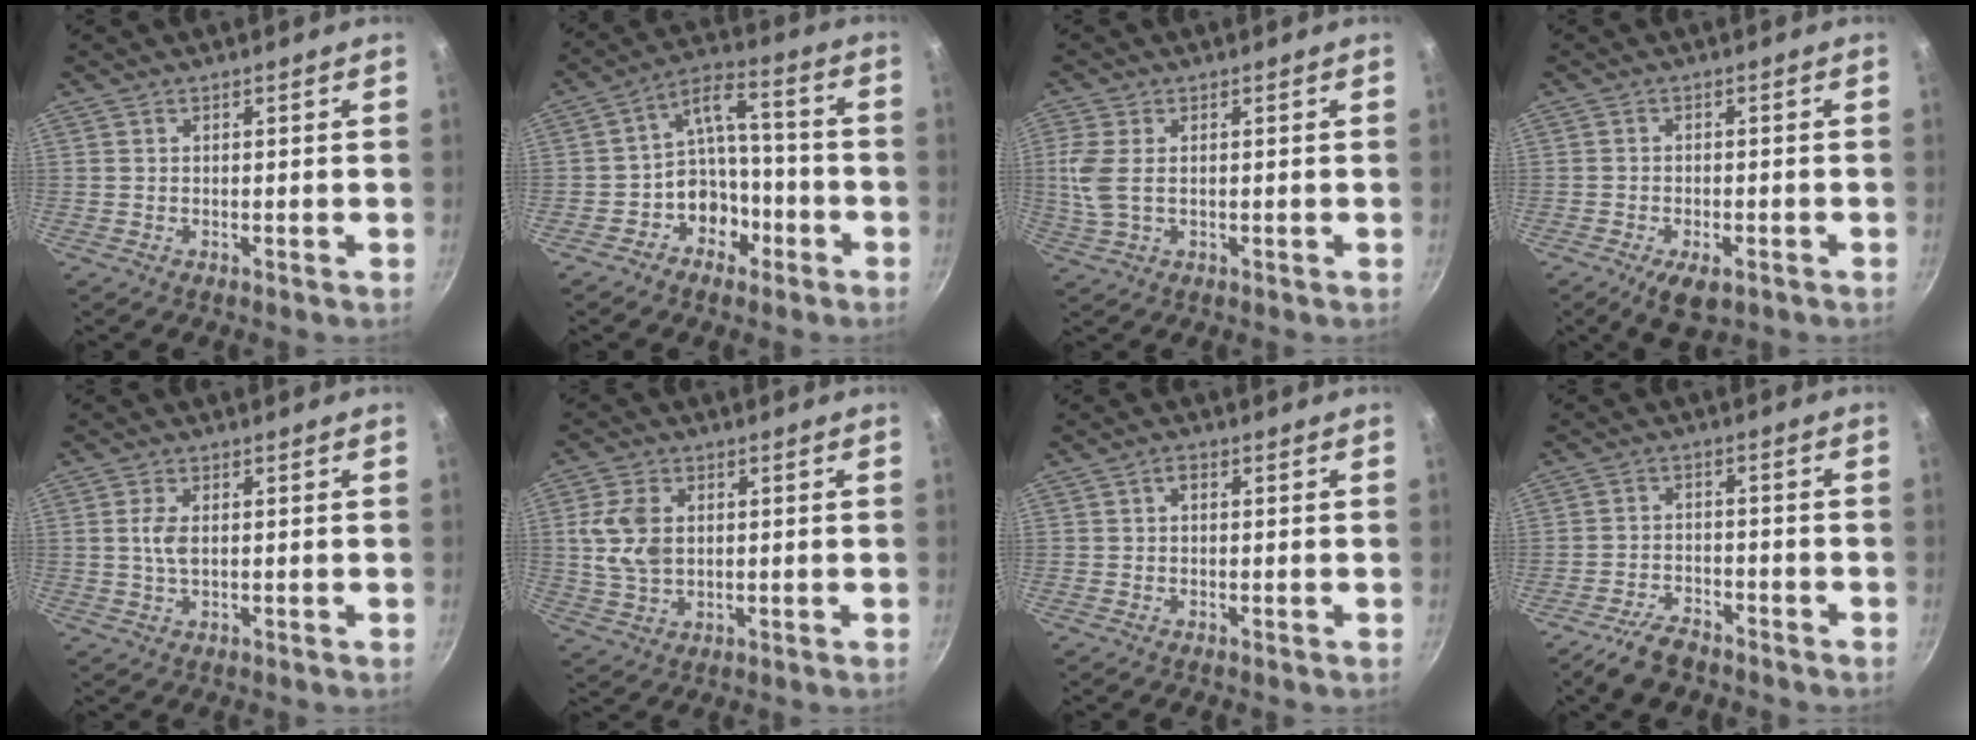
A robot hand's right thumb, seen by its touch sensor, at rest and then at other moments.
{"total": 9.5, "force": [-4.4, 7.2, 4.5], "torque": [-0.034, 0.067, -0.070]}
{"total": 6.0, "force": [0.4, 3.2, 5.0], "torque": [-0.116, 0.000, 0.010]}
{"total": 5.9, "force": [-3.0, 2.8, 4.2], "torque": [-0.067, 0.007, -0.046]}
{"total": 3.4, "force": [0.4, 1.8, 2.9], "torque": [-0.059, 0.002, 0.007]}
{"total": 8.4, "force": [1.2, 5.8, 5.9], "torque": [-0.107, -0.003, 0.022]}
{"total": 1.5, "force": [0.2, 1.1, 1.0], "torque": [-0.016, 0.005, -0.001]}
{"total": 6.5, "force": [-5.1, 2.8, 3.0], "torque": [-0.058, 0.036, -0.092]}